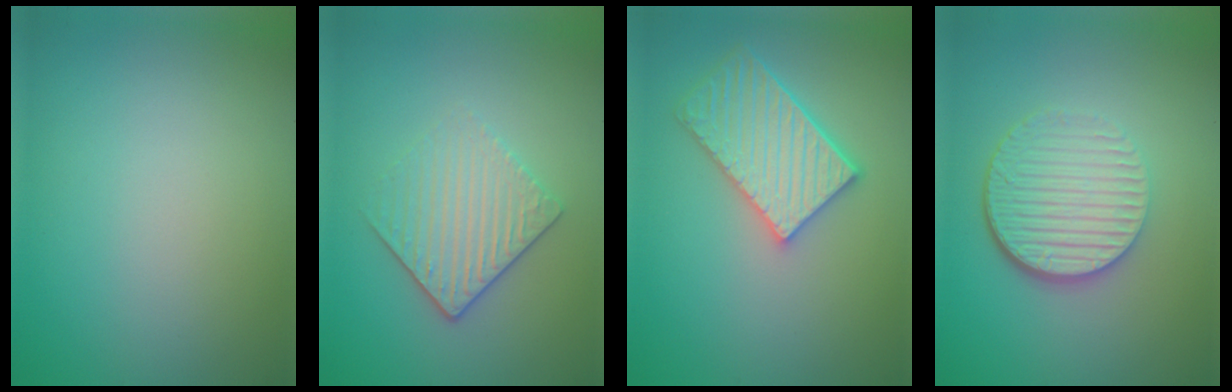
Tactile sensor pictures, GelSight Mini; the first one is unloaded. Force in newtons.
{"total": 3.7, "press": 3.3, "slide": 1.7}
{"total": 5.2, "press": 4.6, "slide": 2.4}
{"total": 5.8, "press": 4.1, "slide": 4.2}